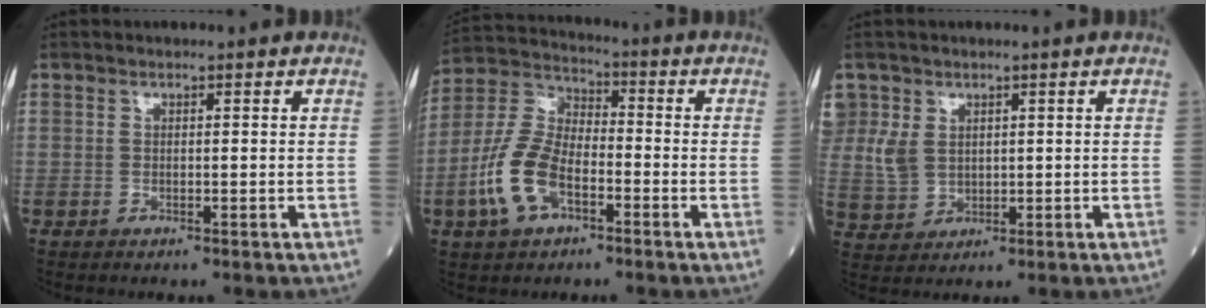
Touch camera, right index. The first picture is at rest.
{"total": 11.2, "force": [-4.3, 5.6, 8.6], "torque": [-0.208, 0.011, -0.087]}
{"total": 5.1, "force": [1.5, 4.4, 2.0], "torque": [-0.054, 0.013, 0.045]}